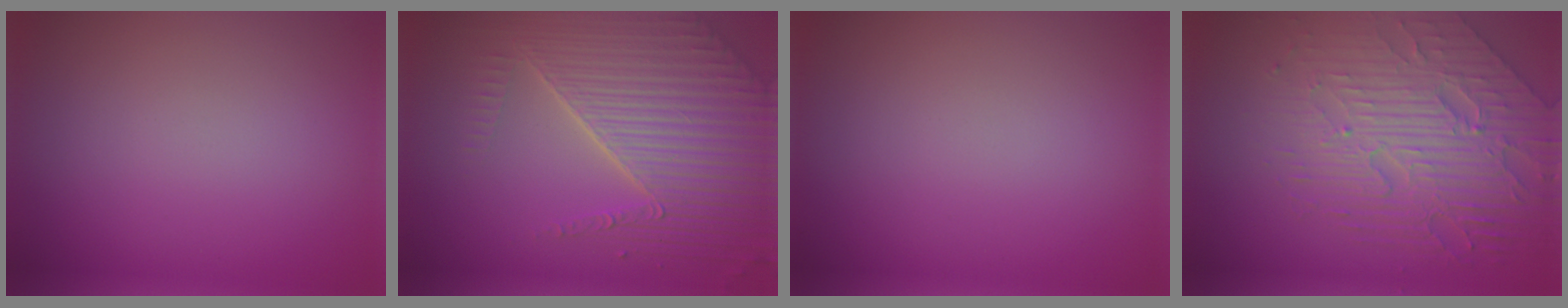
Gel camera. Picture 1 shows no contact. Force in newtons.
{"total": 7.4, "press": 5.6, "slide": 4.8}
{"total": 0.0}
{"total": 7.7, "press": 5.3, "slide": 5.5}